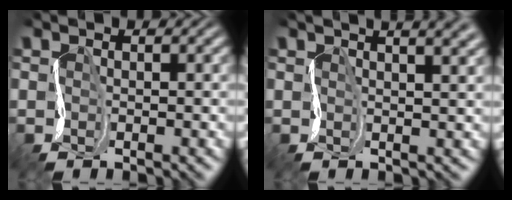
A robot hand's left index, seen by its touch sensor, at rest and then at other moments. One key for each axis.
{"total": 8.2, "fx": 4.7, "fy": 3.5, "fz": 5.7, "tx": -0.029, "ty": 0.048, "tz": 0.029}